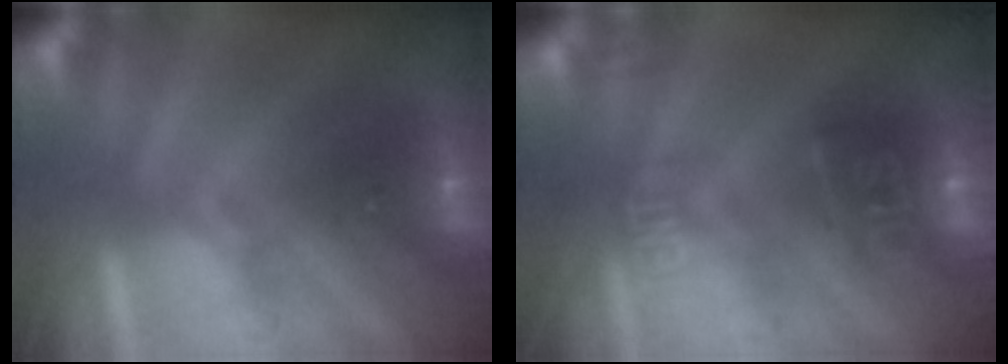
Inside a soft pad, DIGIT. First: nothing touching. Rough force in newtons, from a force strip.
{"total": 10.8}